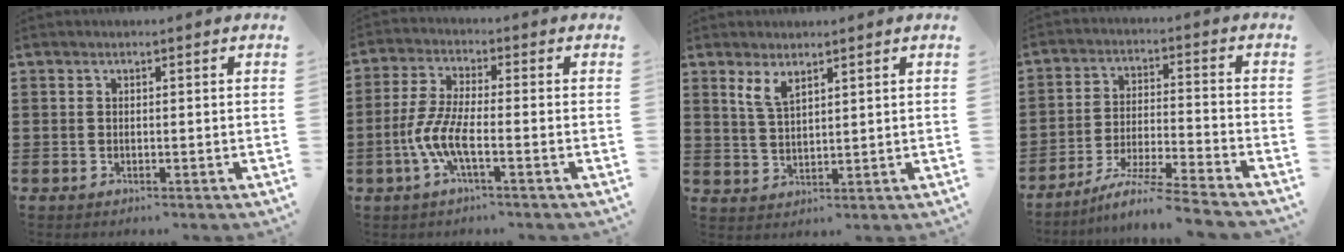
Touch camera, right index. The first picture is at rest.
{"total": 6.5, "force": [-2.6, 1.7, 5.8], "torque": [-0.140, -0.014, -0.056]}
{"total": 3.4, "force": [2.3, 1.1, 2.3], "torque": [-0.051, 0.002, 0.042]}
{"total": 7.3, "force": [-6.5, -0.8, 3.3], "torque": [-0.071, -0.014, -0.129]}